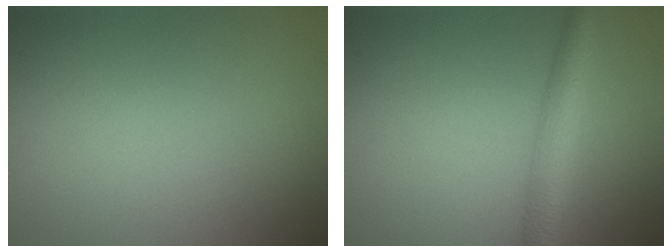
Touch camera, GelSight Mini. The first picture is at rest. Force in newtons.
{"total": 4.0, "press": 4.0, "slide": 0.1}